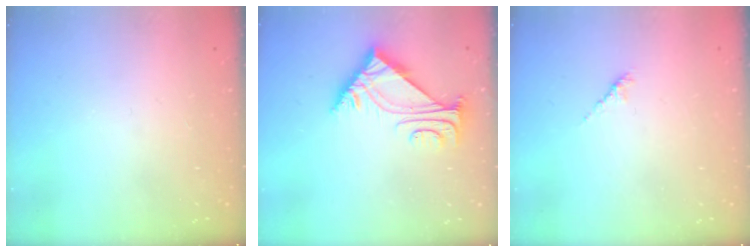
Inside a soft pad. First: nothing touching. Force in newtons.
{"total": 5.7, "press": 5.7, "slide": 0.6}
{"total": 2.6, "press": 2.4, "slide": 0.7}